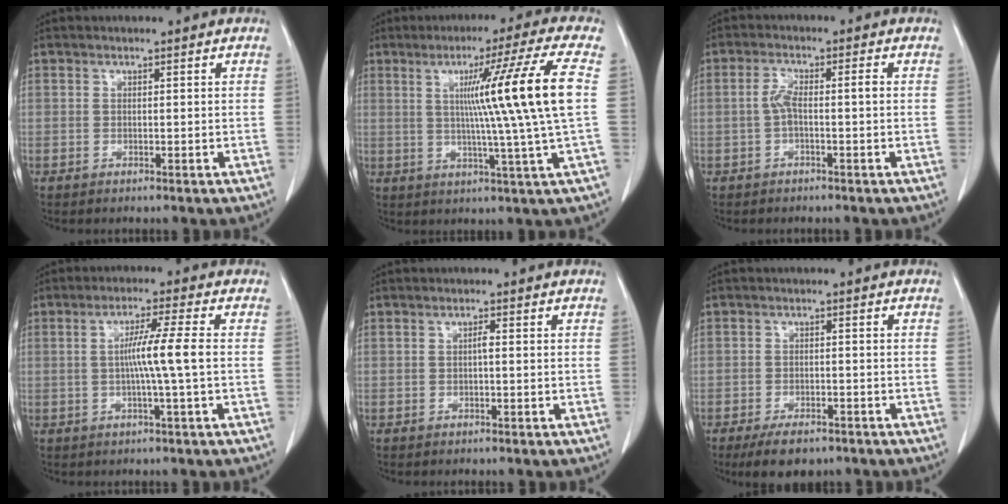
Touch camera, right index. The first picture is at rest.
{"total": 14.3, "force": [2.0, -3.3, 13.7], "torque": [-0.203, -0.003, 0.032]}
{"total": 3.6, "force": [-0.5, 0.7, 3.4], "torque": [-0.072, 0.015, -0.009]}
{"total": 6.0, "force": [-0.3, -1.3, 5.8], "torque": [-0.104, 0.003, -0.004]}
{"total": 0.8, "force": [-0.1, 0.1, 0.8], "torque": [-0.015, 0.001, 0.000]}
{"total": 5.7, "force": [-4.2, 2.4, 3.1], "torque": [-0.050, -0.004, -0.065]}